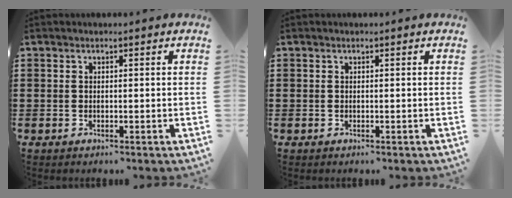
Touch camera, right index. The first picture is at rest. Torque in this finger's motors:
{"motor_torque": [-0.38, 0.38, 0.00, 0.00]}